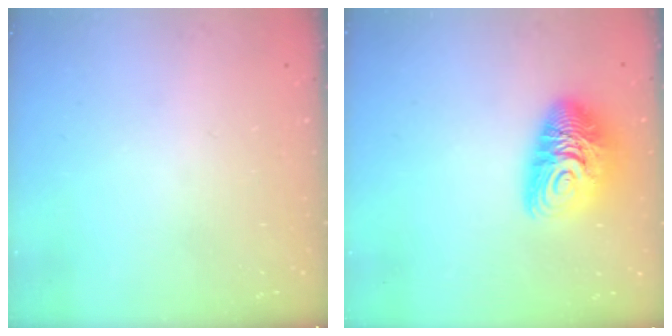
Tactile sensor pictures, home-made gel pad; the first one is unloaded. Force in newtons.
{"total": 12.0, "press": 11.9, "slide": 1.1}